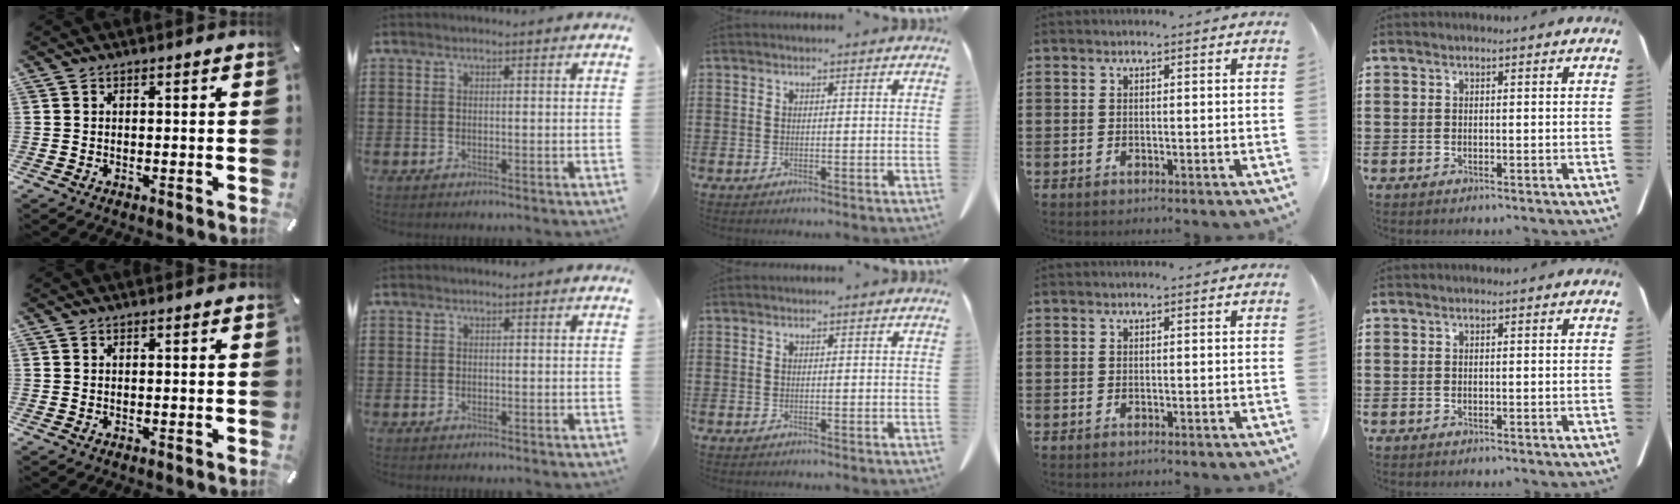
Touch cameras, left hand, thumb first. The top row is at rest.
{}